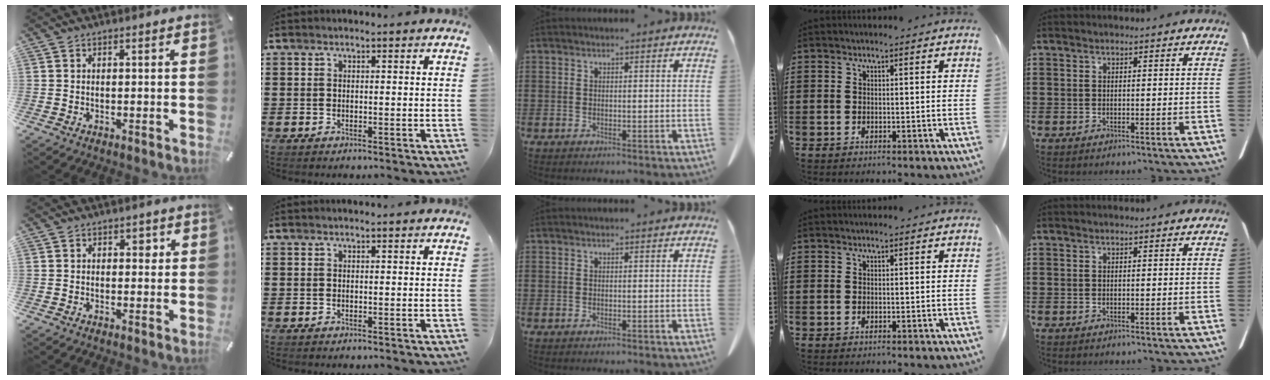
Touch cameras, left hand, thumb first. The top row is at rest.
{"thumb": {"total": 1.9, "force": [0.4, 1.5, 1.2], "torque": [-0.010, 0.002, 0.001]}}